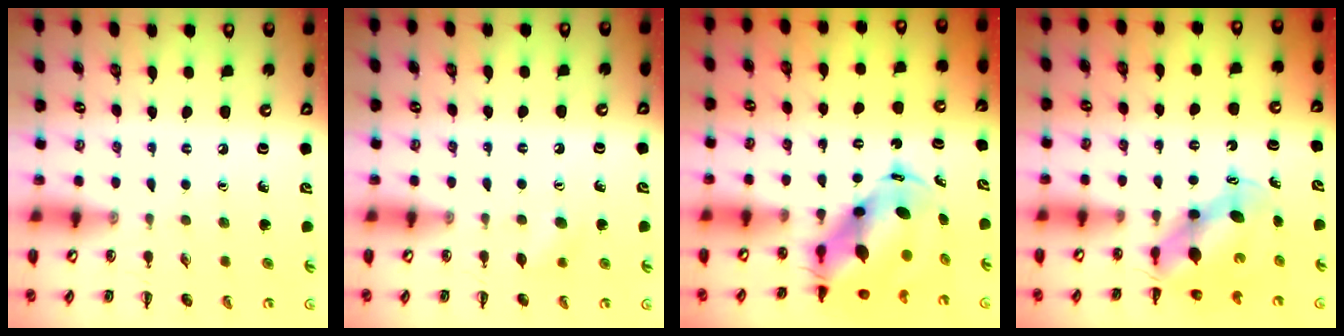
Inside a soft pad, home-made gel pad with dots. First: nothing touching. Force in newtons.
{"total": 4.9, "press": 4.8, "slide": 1.0}
{"total": 8.9, "press": 8.6, "slide": 2.1}
{"total": 6.4, "press": 6.2, "slide": 1.5}